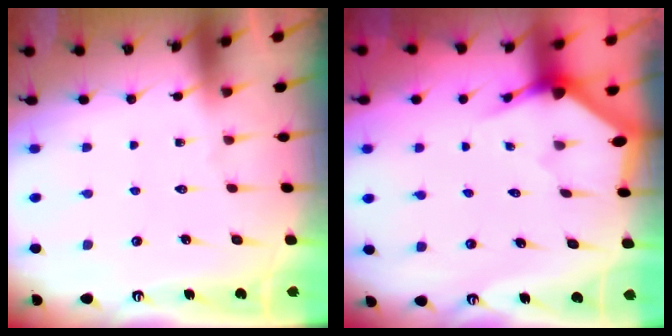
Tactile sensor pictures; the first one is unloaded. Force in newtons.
{"total": 2.9, "press": 2.9, "slide": 0.1}